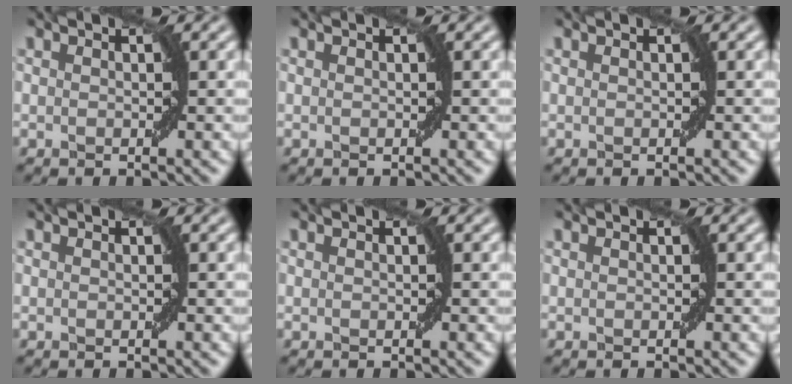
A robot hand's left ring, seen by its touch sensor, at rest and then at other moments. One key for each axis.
{"total": 0.0}
{"total": 0.0}
{"total": 0.0}
{"total": 0.0}
{"total": 0.0}